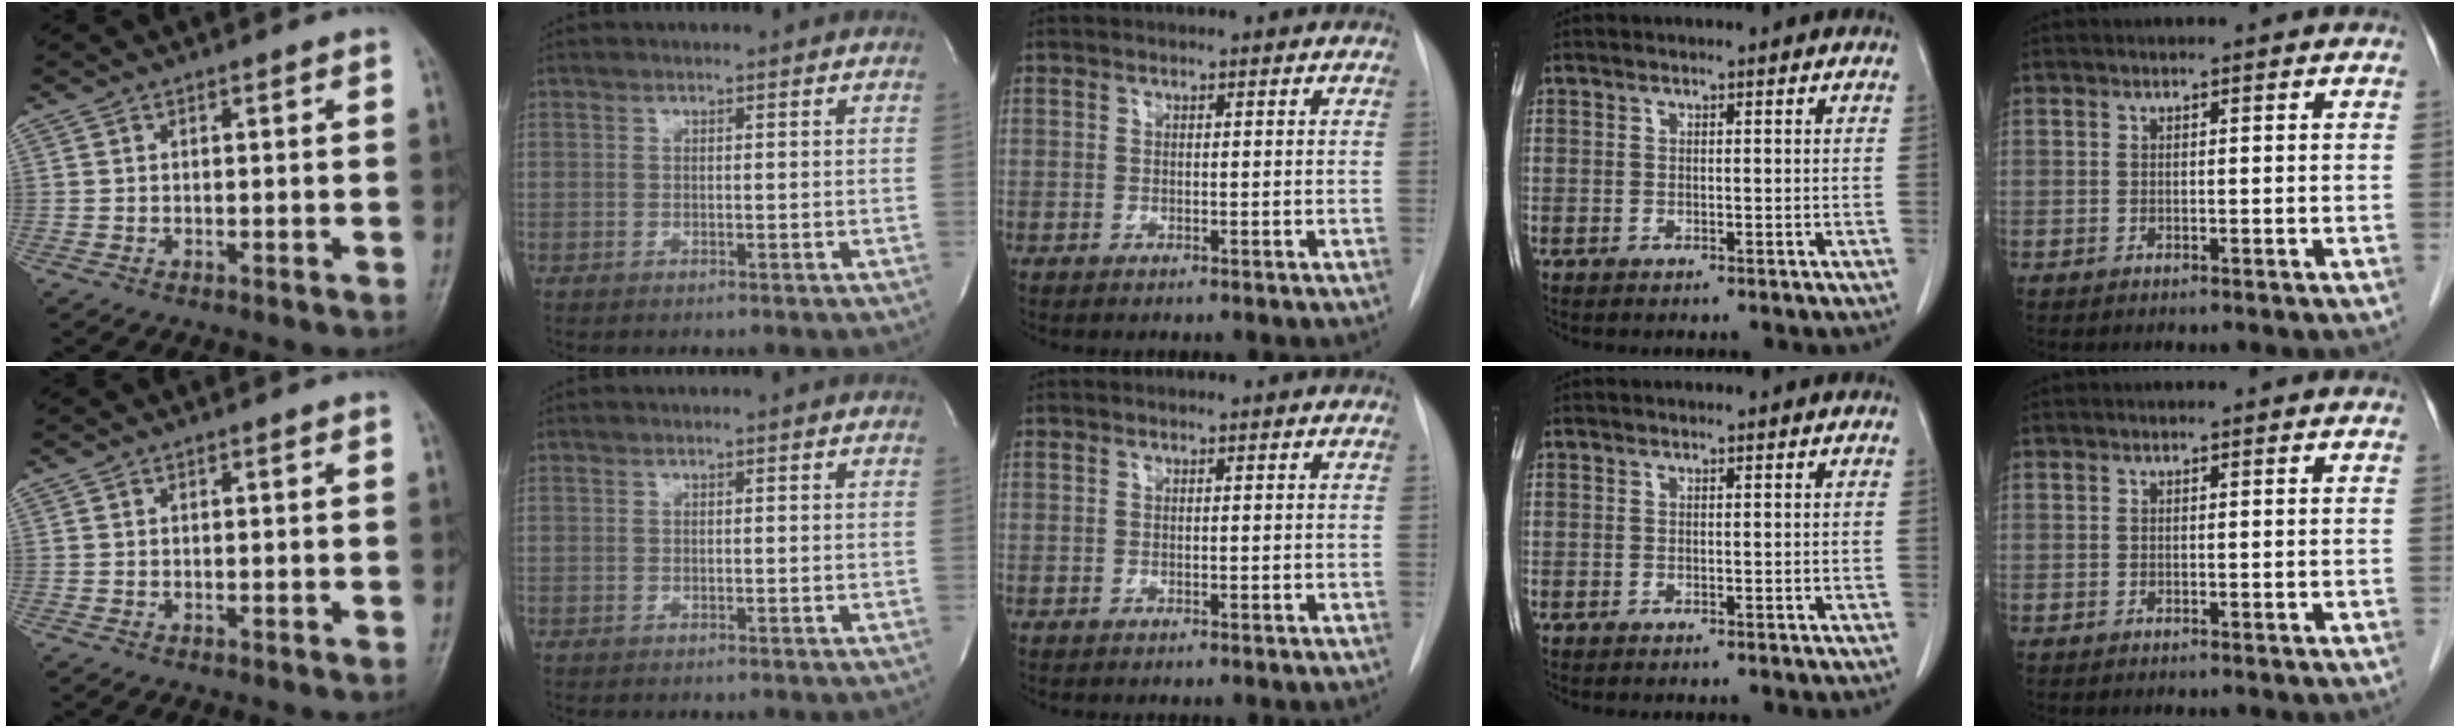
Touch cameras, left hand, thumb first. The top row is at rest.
{}